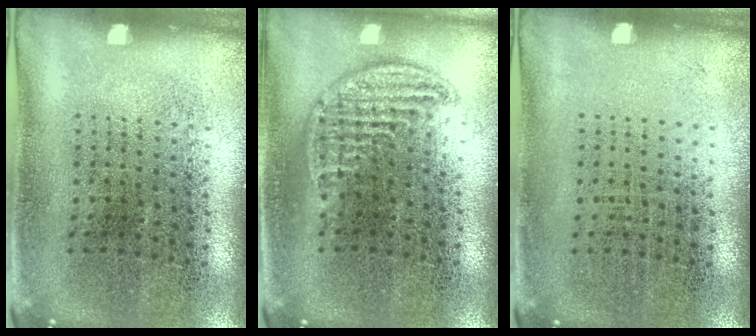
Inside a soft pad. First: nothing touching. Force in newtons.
{"total": 1.0, "press": 0.9, "slide": 0.1}
{"total": 0.0}